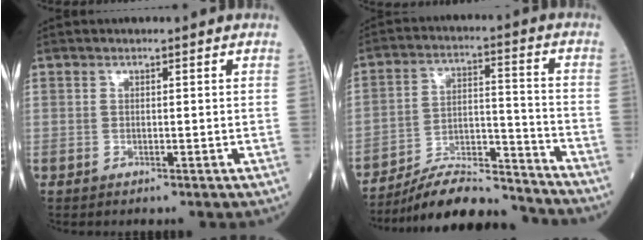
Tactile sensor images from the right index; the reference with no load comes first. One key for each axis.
{"total": 15.1, "fx": -14.3, "fy": 1.6, "fz": 4.5, "tx": -0.071, "ty": 0.027, "tz": -0.235}